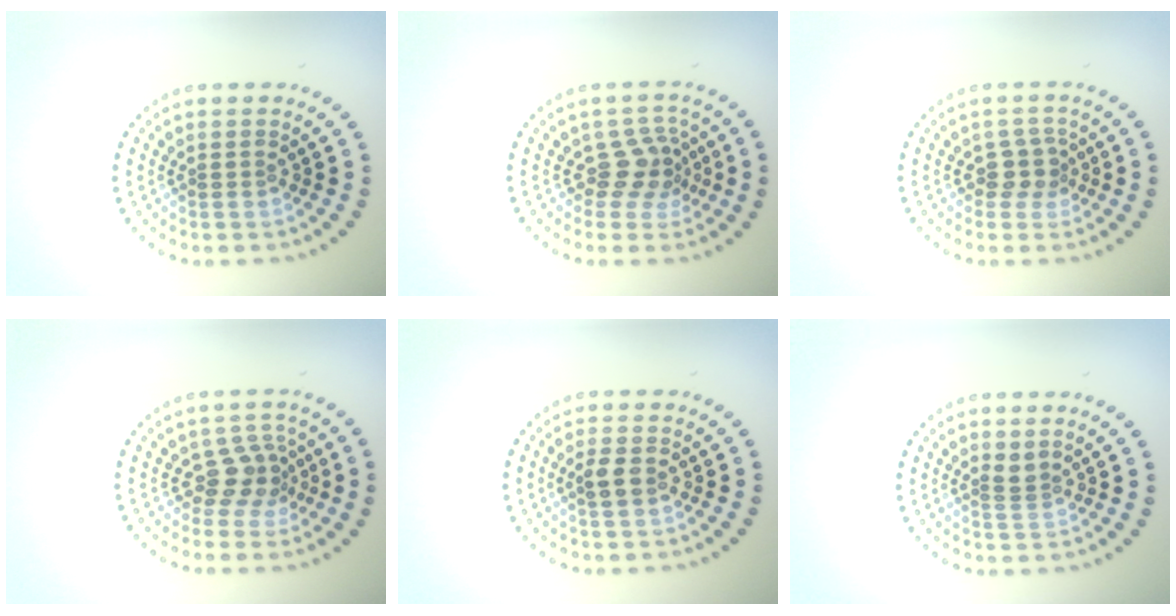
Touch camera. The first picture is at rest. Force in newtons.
{"total": 2.8, "press": 2.1, "slide": 1.9}
{"total": 2.0, "press": 1.6, "slide": 1.2}
{"total": 2.8, "press": 2.2, "slide": 1.8}
{"total": 1.9, "press": 1.8, "slide": 0.3}
{"total": 1.0, "press": 0.6, "slide": 0.8}